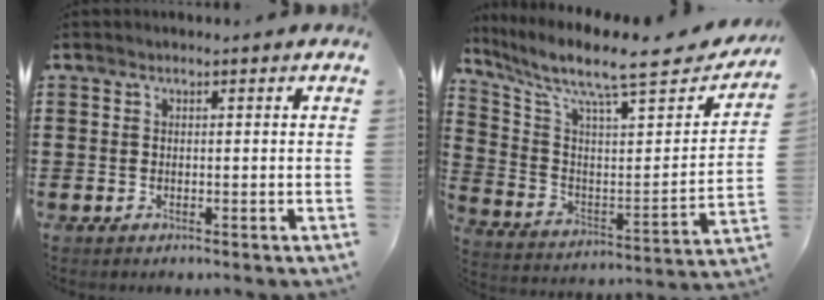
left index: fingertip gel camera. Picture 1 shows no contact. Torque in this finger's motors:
{"motor_torque": [2.14, 0.00, 0.64, 0.21]}